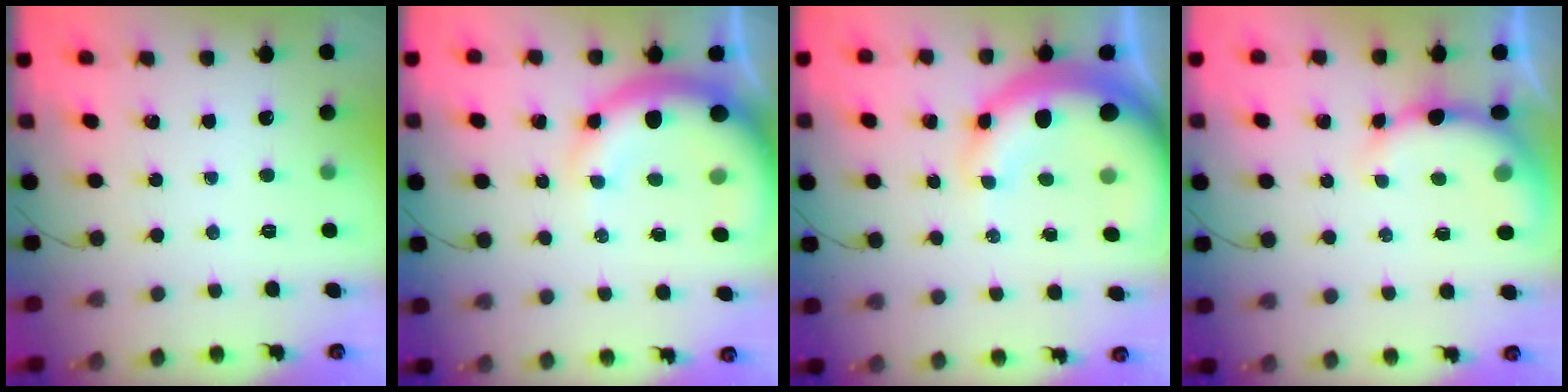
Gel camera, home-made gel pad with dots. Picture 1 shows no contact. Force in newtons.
{"total": 14.5, "press": 14.2, "slide": 2.9}
{"total": 13.9, "press": 13.6, "slide": 2.8}
{"total": 7.9, "press": 7.7, "slide": 1.4}